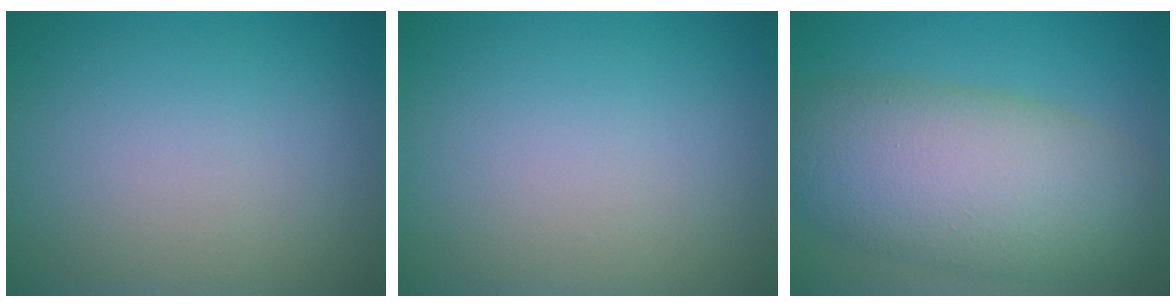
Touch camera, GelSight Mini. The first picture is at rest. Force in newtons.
{"total": 0.0}
{"total": 9.7, "press": 9.7, "slide": 0.5}